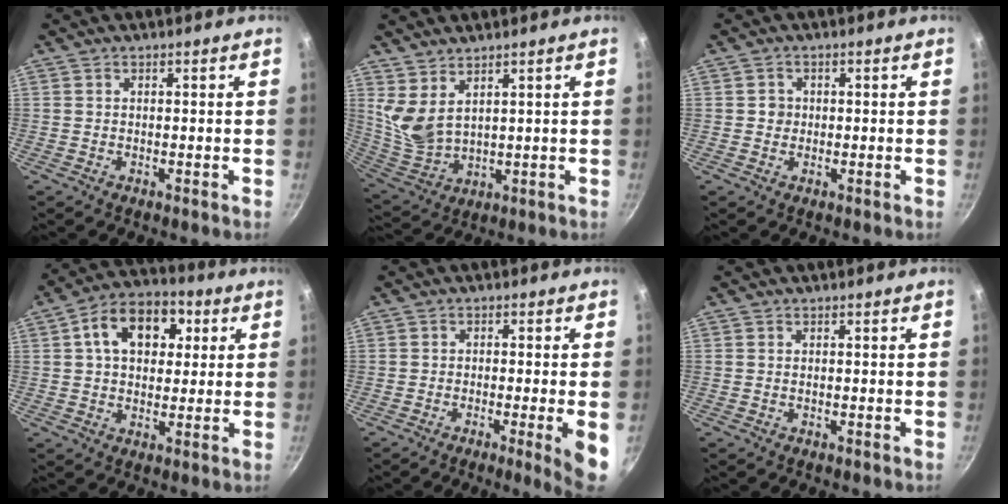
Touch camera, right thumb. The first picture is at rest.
{"total": 7.0, "force": [4.4, 3.3, 4.4], "torque": [-0.079, -0.049, 0.104]}
{"total": 1.8, "force": [0.0, 1.8, 0.5], "torque": [0.002, 0.004, -0.002]}
{"total": 13.4, "force": [3.8, 9.3, 8.9], "torque": [-0.109, 0.013, 0.045]}
{"total": 6.7, "force": [-2.0, 0.3, 6.4], "torque": [-0.090, 0.003, -0.028]}
{"total": 0.0}